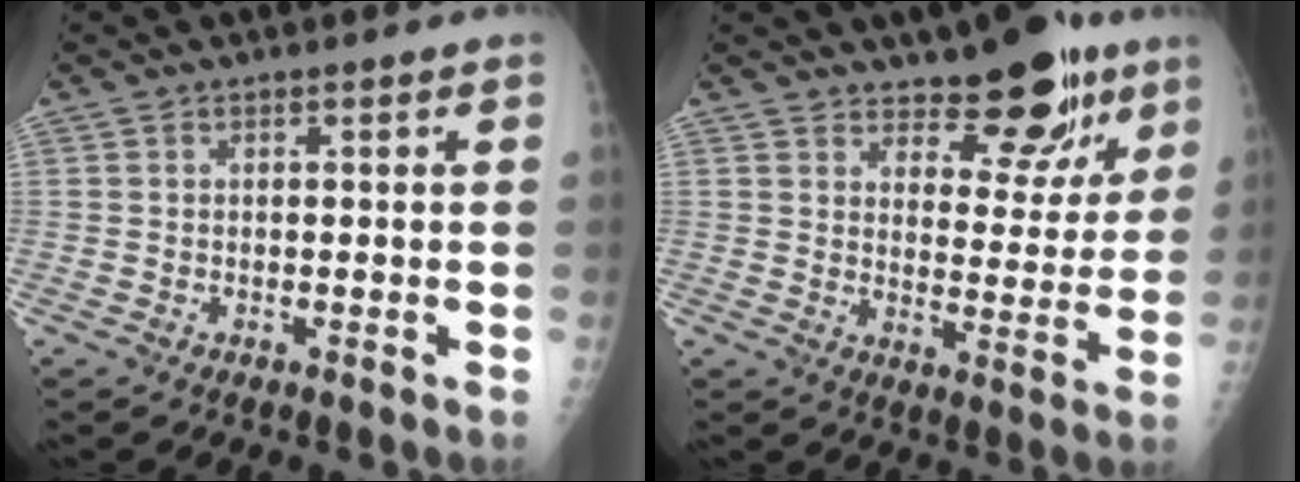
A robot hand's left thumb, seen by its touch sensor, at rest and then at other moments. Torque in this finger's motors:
{"motor_torque": [0.20, 0.33, 0.07, -0.28, 0.05]}